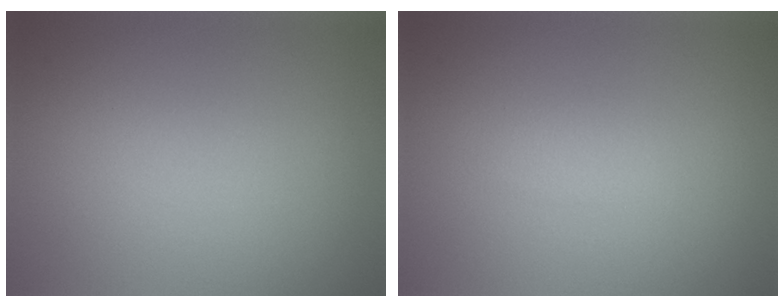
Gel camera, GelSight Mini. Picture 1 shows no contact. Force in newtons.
{"total": 0.7, "press": 0.6, "slide": 0.2}